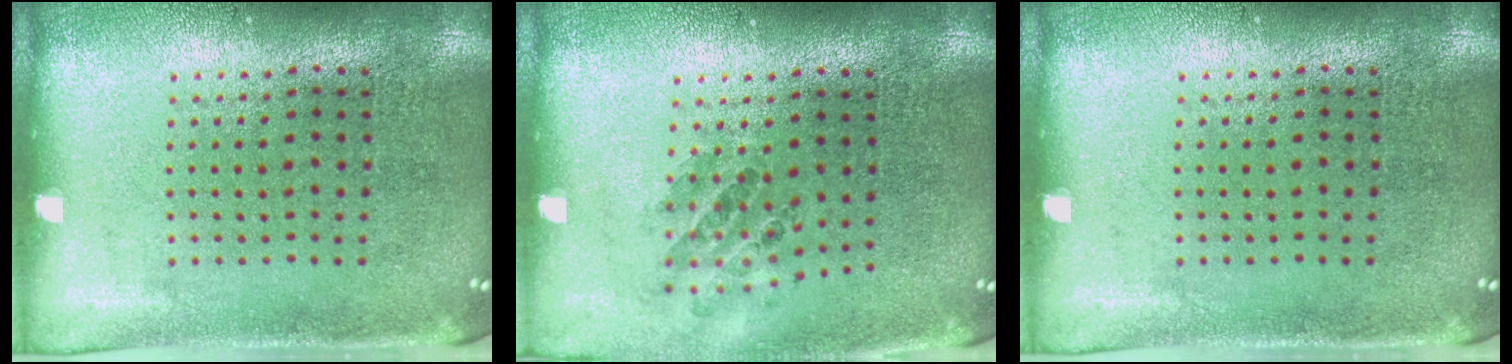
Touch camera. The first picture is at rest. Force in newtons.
{"total": 0.8, "press": 0.8, "slide": 0.0}
{"total": 0.0}